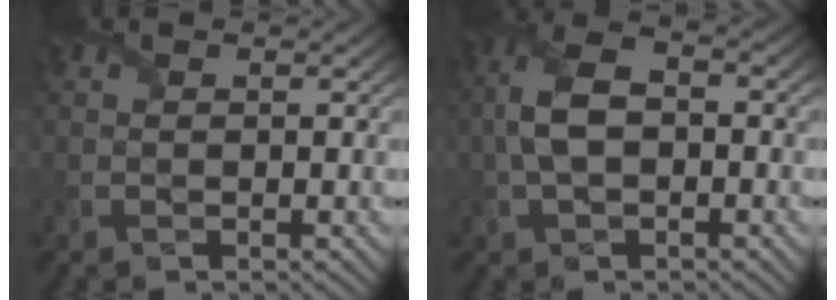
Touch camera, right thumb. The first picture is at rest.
{"total": 6.8, "force": [-0.4, 3.9, 5.5], "torque": [-0.131, 0.010, -0.015]}